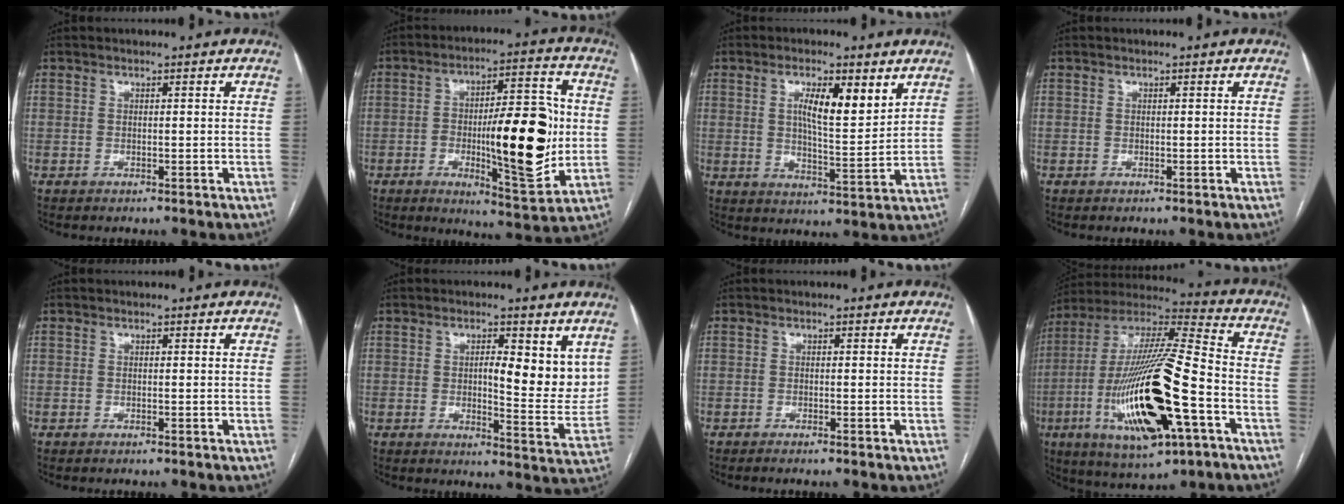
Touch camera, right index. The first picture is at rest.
{"total": 17.9, "force": [-1.5, 4.8, 17.2], "torque": [-0.253, 0.009, -0.015]}
{"total": 8.4, "force": [3.8, 1.8, 7.3], "torque": [-0.124, -0.002, 0.063]}
{"total": 0.0}
{"total": 0.0}
{"total": 8.5, "force": [3.0, 2.9, 7.5], "torque": [-0.091, -0.013, 0.039]}
{"total": 1.2, "force": [-1.0, -0.3, 0.7], "torque": [-0.011, 0.002, -0.016]}
{"total": 25.2, "force": [-7.7, 4.5, 23.5], "torque": [-0.482, -0.031, -0.130]}